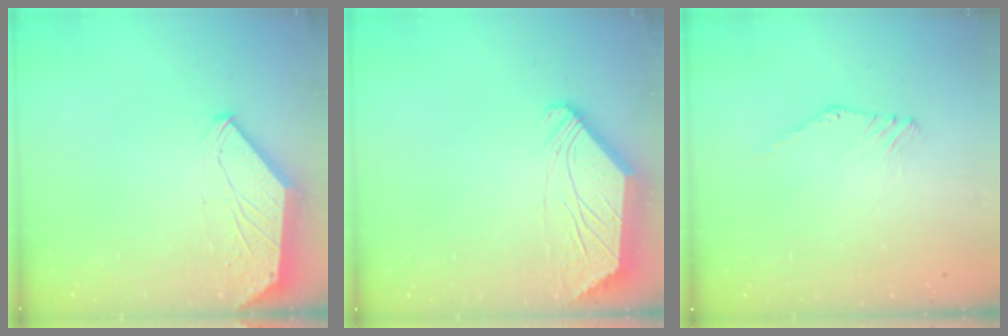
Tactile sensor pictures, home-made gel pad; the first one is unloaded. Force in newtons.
{"total": 3.0, "press": 2.9, "slide": 0.4}
{"total": 0.0}